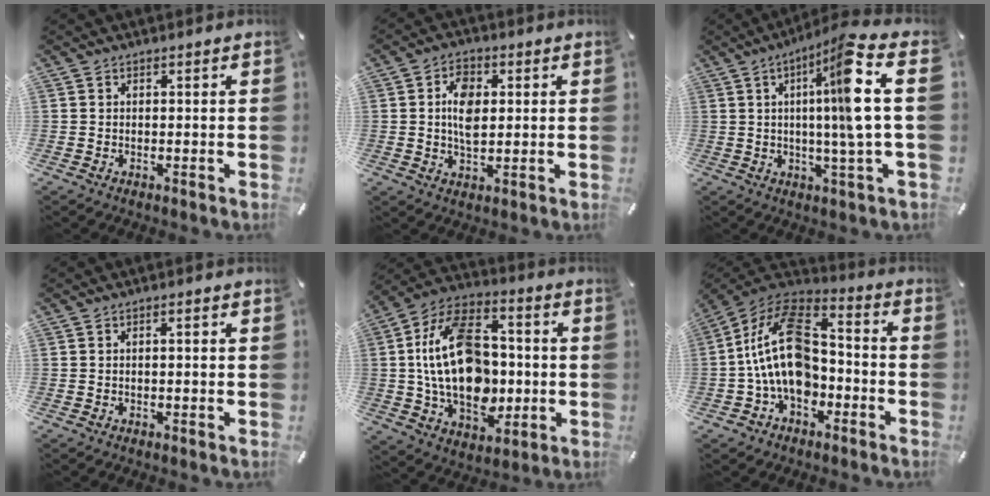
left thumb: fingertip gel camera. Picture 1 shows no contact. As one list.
[{"total": 7.6, "force": [1.1, 4.8, 5.8], "torque": [-0.109, 0.000, 0.011]}, {"total": 14.4, "force": [3.5, -0.6, 13.9], "torque": [-0.234, -0.015, 0.036]}, {"total": 1.0, "force": [-0.2, 0.3, 0.9], "torque": [-0.017, 0.000, -0.004]}, {"total": 21.9, "force": [-0.2, 14.7, 16.2], "torque": [-0.327, 0.005, -0.002]}, {"total": 19.5, "force": [-2.0, 13.4, 14.1], "torque": [-0.281, 0.018, -0.037]}]